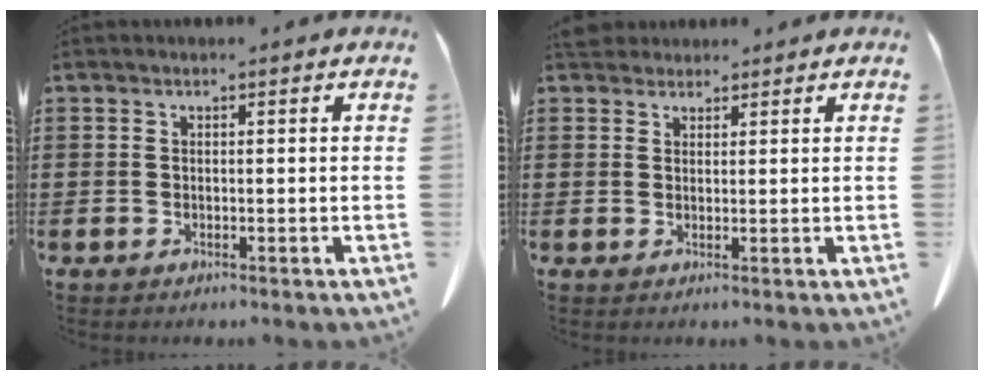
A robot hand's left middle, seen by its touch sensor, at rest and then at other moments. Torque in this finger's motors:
{"motor_torque": [0.13, 0.08, -0.01, -0.03]}